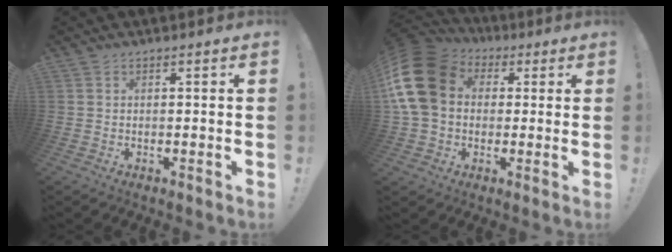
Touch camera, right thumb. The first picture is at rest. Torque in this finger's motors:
{"motor_torque": [2.54, 2.46, 0.90, -0.12, 0.49]}